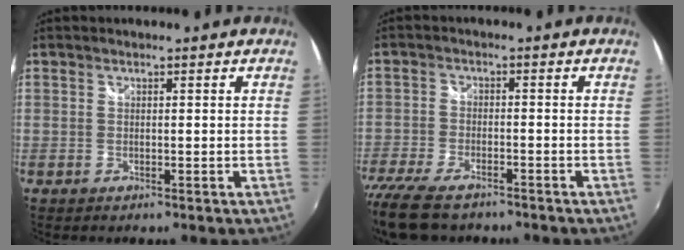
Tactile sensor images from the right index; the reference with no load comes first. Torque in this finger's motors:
{"motor_torque": [0.85, -0.95, 0.35, 0.10]}